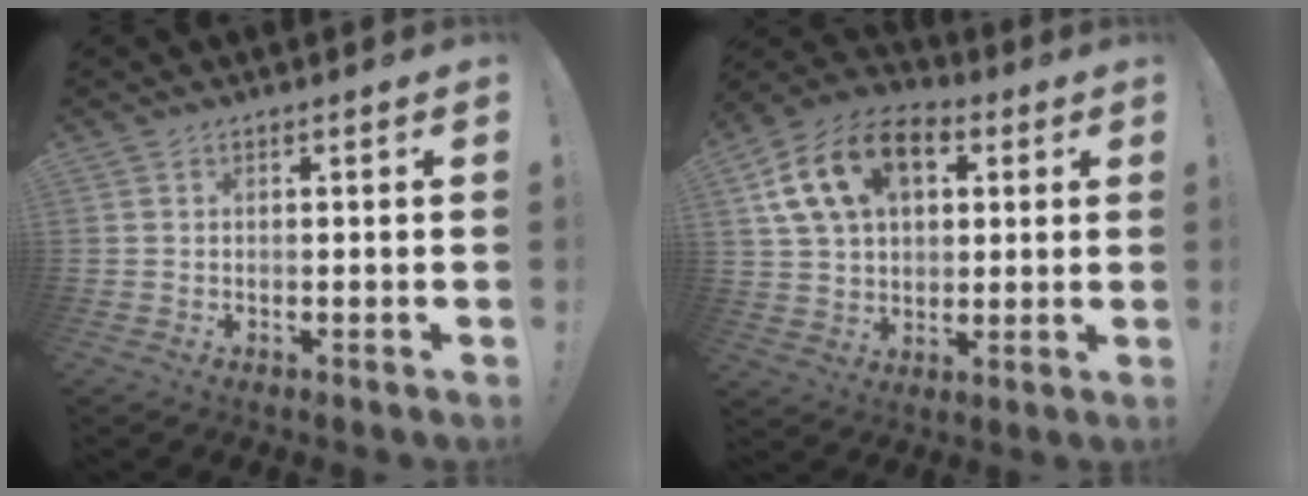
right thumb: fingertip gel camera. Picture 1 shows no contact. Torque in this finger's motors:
{"motor_torque": [1.19, 2.68, 0.85, -0.17, 0.50]}